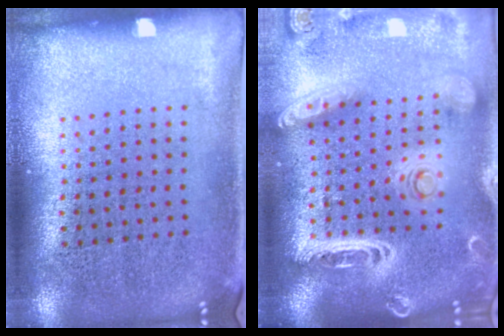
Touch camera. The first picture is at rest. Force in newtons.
{"total": 3.0, "press": 2.6, "slide": 1.6}